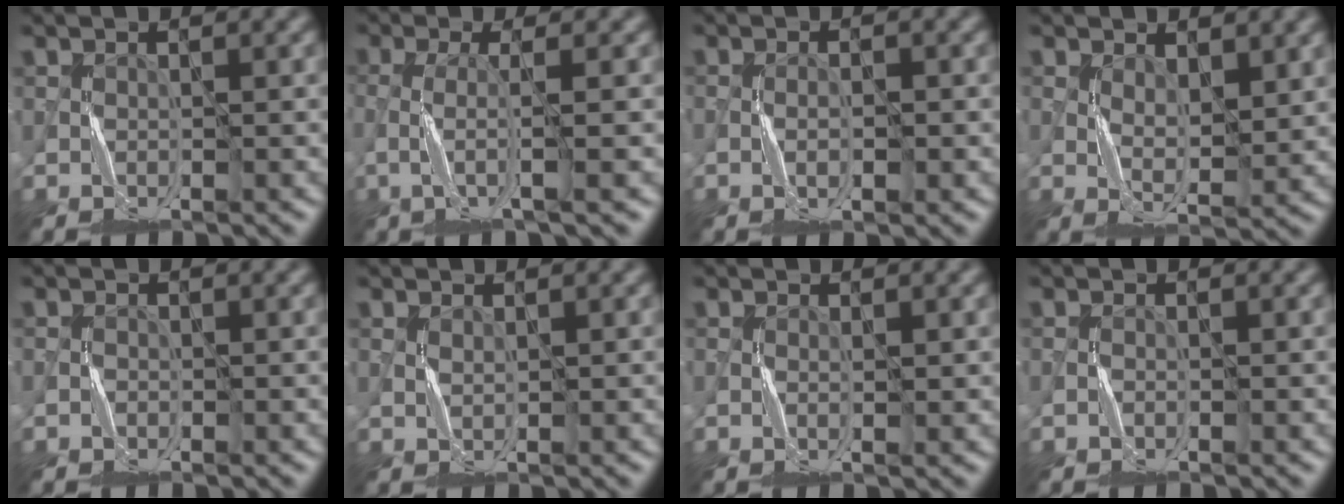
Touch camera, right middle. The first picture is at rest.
{"total": 2.4, "force": [-0.8, 0.3, 2.2], "torque": [-0.045, -0.002, -0.019]}
{"total": 1.0, "force": [-0.7, 0.2, 0.7], "torque": [-0.013, 0.005, -0.014]}
{"total": 2.9, "force": [1.1, 1.4, 2.3], "torque": [-0.048, -0.002, 0.023]}
{"total": 0.9, "force": [-0.7, 0.4, -0.1], "torque": [0.005, 0.005, -0.015]}
{"total": 0.0}
{"total": 0.0}
{"total": 0.7, "force": [-0.7, 0.1, -0.2], "torque": [0.005, 0.006, -0.015]}